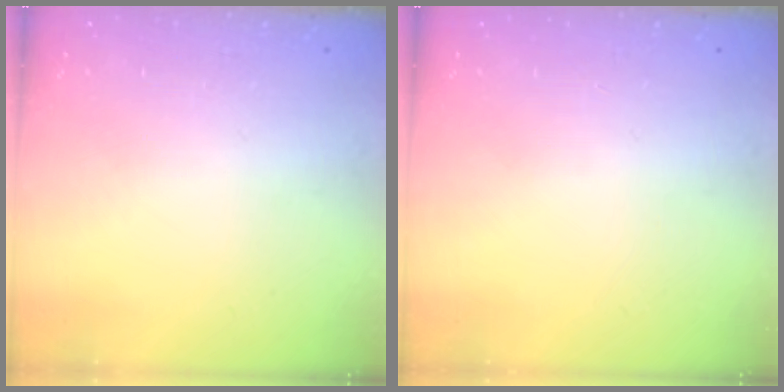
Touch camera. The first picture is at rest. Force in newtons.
{"total": 0.0}